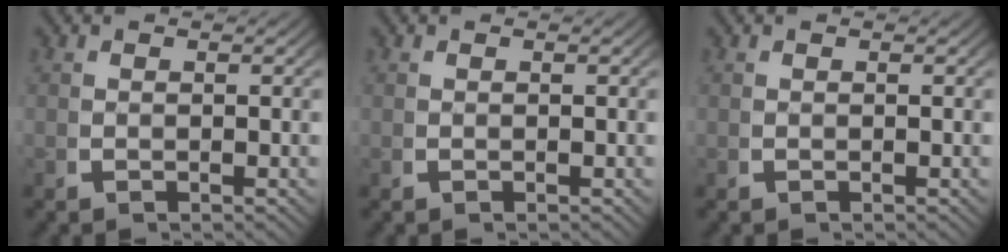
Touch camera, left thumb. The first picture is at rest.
{"total": 0.0}
{"total": 0.0}